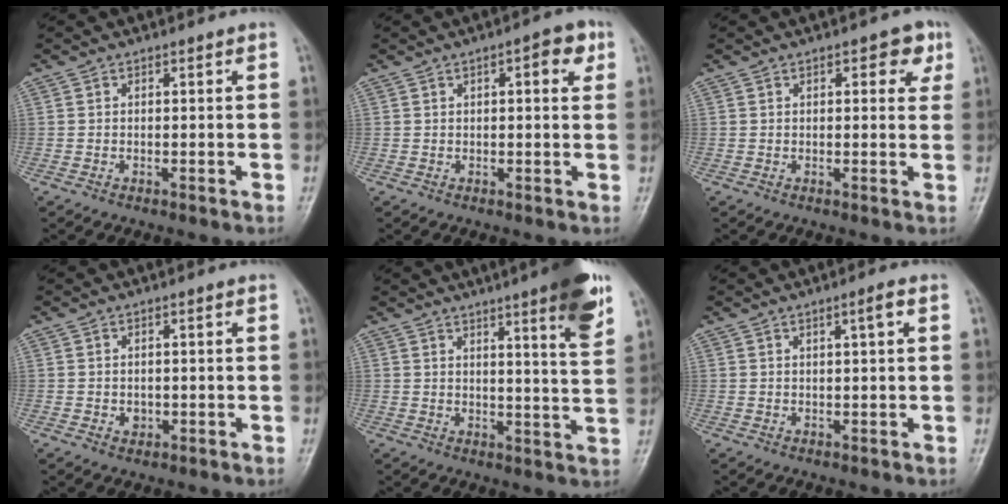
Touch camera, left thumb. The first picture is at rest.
{"total": 4.8, "force": [1.7, 1.7, 4.2], "torque": [-0.045, 0.002, 0.017]}
{"total": 4.7, "force": [1.9, 2.3, 3.6], "torque": [-0.022, -0.002, 0.016]}
{"total": 1.7, "force": [-0.4, 1.4, 0.9], "torque": [-0.006, 0.002, -0.001]}
{"total": 11.2, "force": [6.5, 1.0, 9.1], "torque": [-0.111, -0.034, 0.083]}
{"total": 2.2, "force": [0.8, 0.0, 2.1], "torque": [-0.038, 0.001, 0.016]}